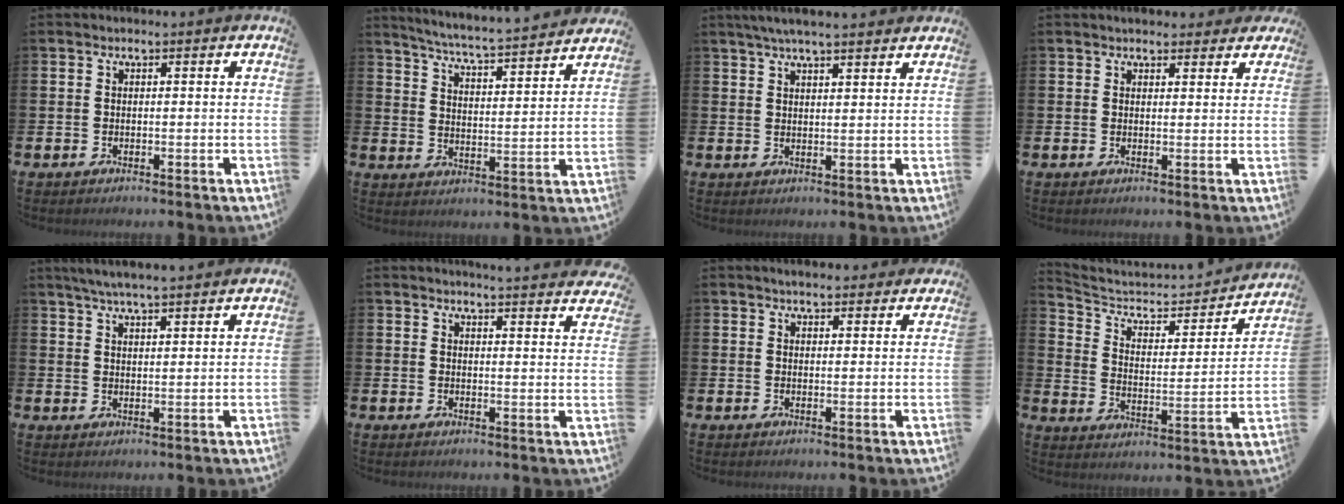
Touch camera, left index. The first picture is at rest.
{"total": 5.7, "force": [5.5, -0.3, 1.4], "torque": [-0.053, -0.048, 0.092]}
{"total": 4.4, "force": [4.0, 0.2, 1.8], "torque": [-0.042, -0.007, 0.073]}
{"total": 2.7, "force": [2.4, 1.1, 0.0], "torque": [0.004, -0.007, 0.043]}
{"total": 5.0, "force": [4.8, -0.1, 1.5], "torque": [-0.038, -0.015, 0.086]}
{"total": 3.7, "force": [3.7, -0.4, 0.0], "torque": [0.001, -0.028, 0.065]}
{"total": 2.6, "force": [2.6, 0.6, 0.3], "torque": [-0.010, -0.004, 0.046]}
{"total": 6.0, "force": [5.0, 2.5, 2.2], "torque": [-0.070, -0.040, 0.076]}